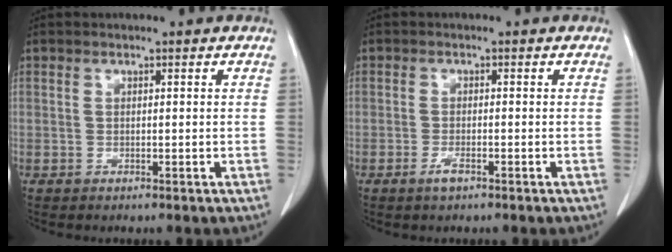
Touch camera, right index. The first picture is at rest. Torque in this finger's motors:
{"motor_torque": [-0.02, 0.02, 0.03, 0.01]}